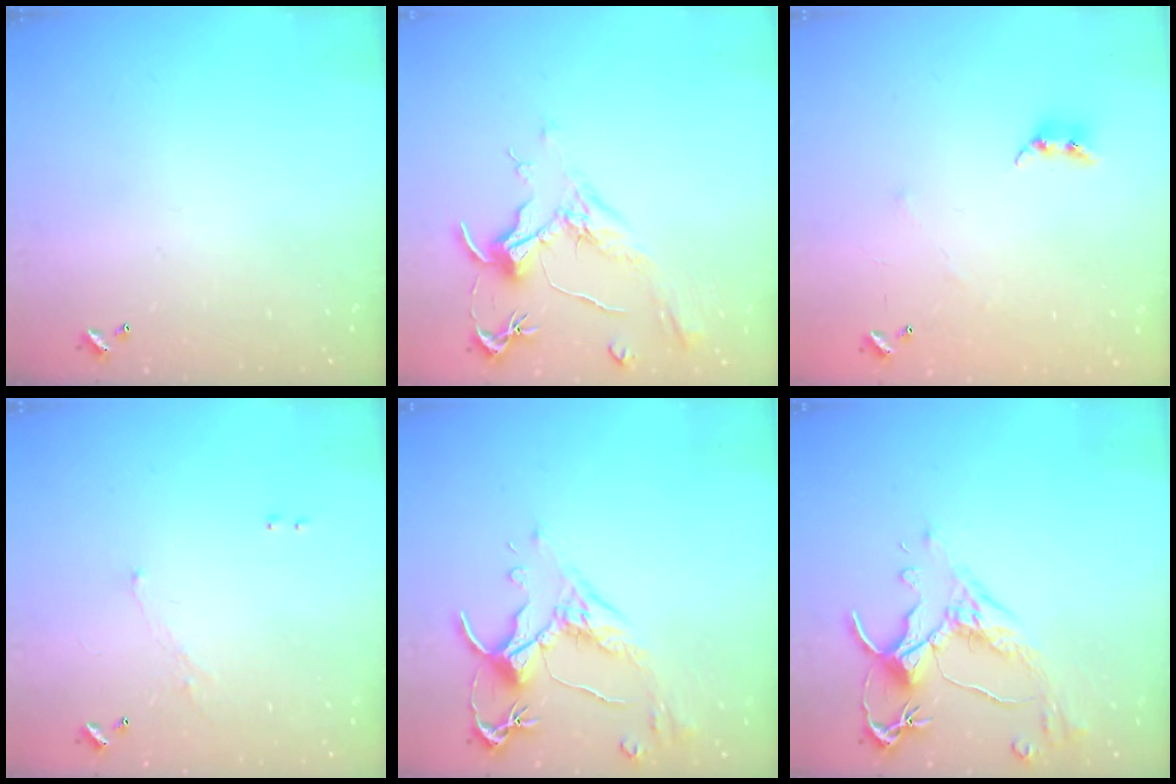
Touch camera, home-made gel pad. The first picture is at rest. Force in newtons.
{"total": 2.1, "press": 2.0, "slide": 0.8}
{"total": 4.8, "press": 4.8, "slide": 0.8}
{"total": 0.8, "press": 0.6, "slide": 0.5}
{"total": 2.5, "press": 2.1, "slide": 1.4}
{"total": 2.5, "press": 2.1, "slide": 1.2}